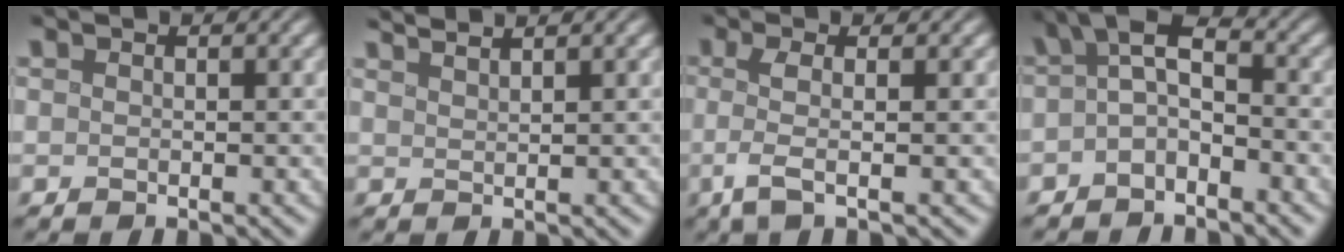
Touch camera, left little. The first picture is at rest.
{"total": 2.8, "force": [2.4, 0.7, 1.4], "torque": [0.002, 0.009, 0.020]}
{"total": 3.2, "force": [-0.3, 0.9, 3.1], "torque": [-0.060, -0.004, -0.011]}
{"total": 3.7, "force": [-0.7, 1.8, 3.1], "torque": [-0.049, 0.015, -0.027]}